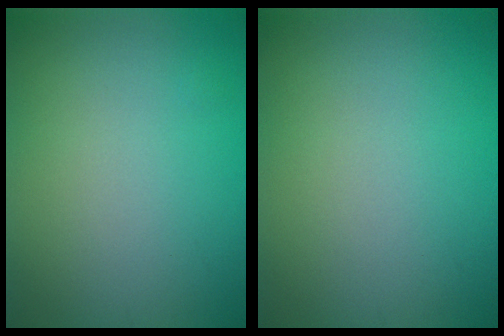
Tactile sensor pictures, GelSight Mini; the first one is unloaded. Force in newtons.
{"total": 0.0}